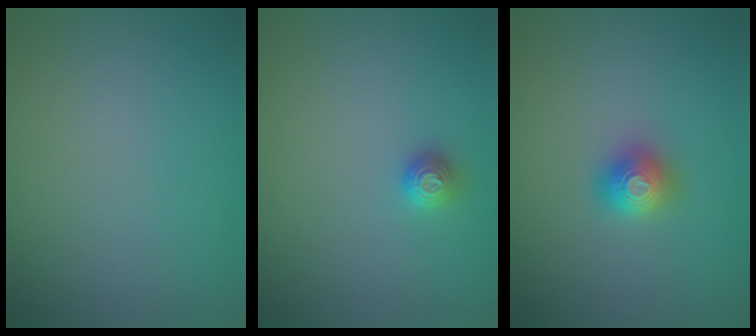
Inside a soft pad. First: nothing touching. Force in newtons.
{"total": 1.0, "press": 1.0, "slide": 0.3}
{"total": 2.0, "press": 2.0, "slide": 0.2}